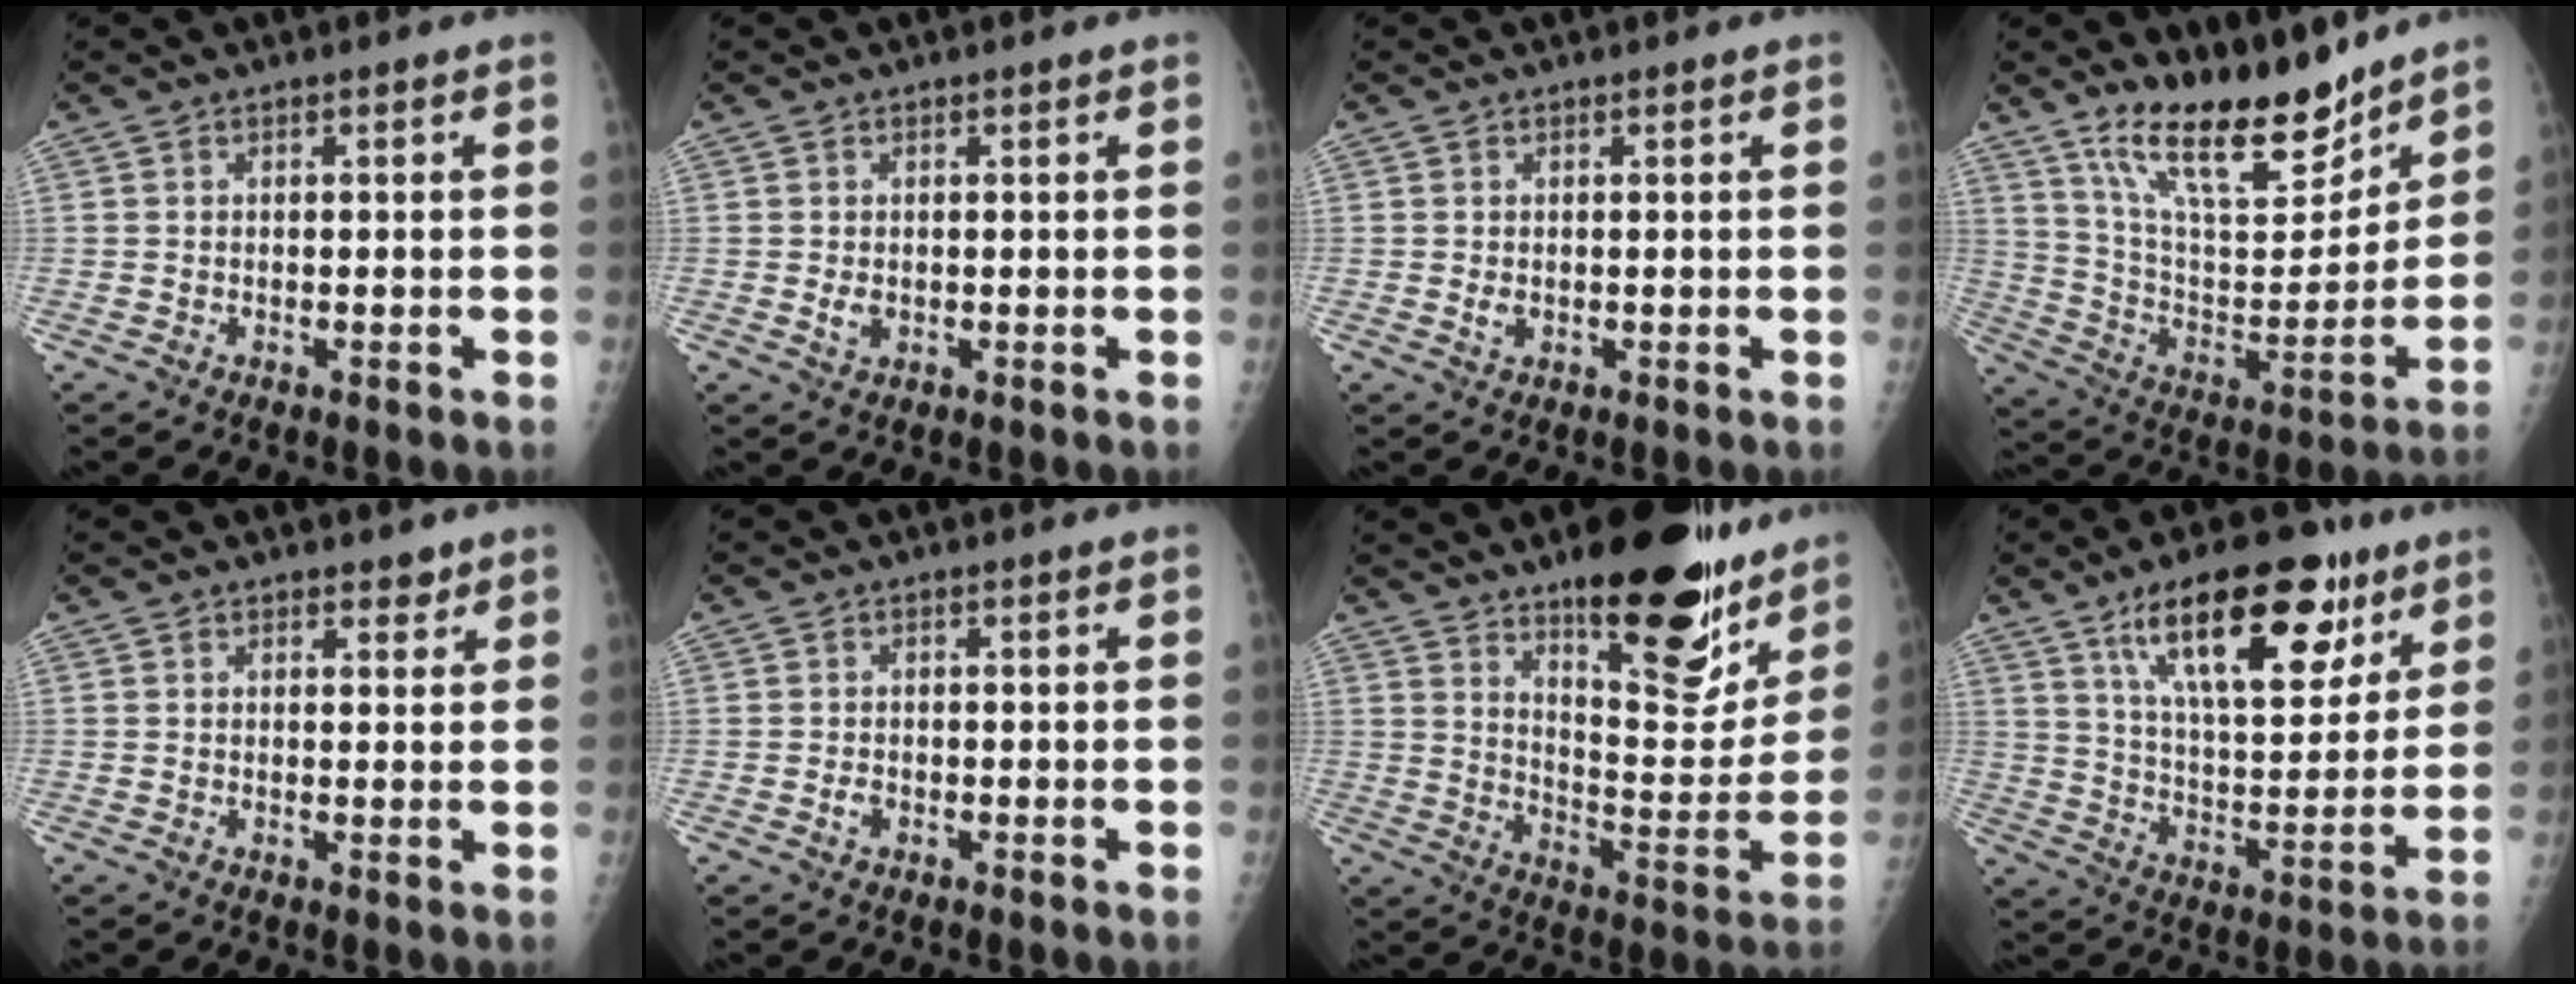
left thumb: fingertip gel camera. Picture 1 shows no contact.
{"total": 1.7, "force": [0.2, 1.2, 1.2], "torque": [-0.017, -0.003, 0.008]}
{"total": 1.4, "force": [0.3, 0.9, 1.0], "torque": [-0.014, -0.004, 0.010]}
{"total": 20.1, "force": [15.4, 6.8, 10.9], "torque": [-0.143, -0.094, 0.270]}
{"total": 2.0, "force": [1.6, 1.1, 0.7], "torque": [0.007, -0.009, 0.018]}
{"total": 1.1, "force": [-0.3, 0.8, 0.7], "torque": [-0.011, 0.000, -0.005]}
{"total": 24.0, "force": [16.2, 8.0, 15.7], "torque": [-0.167, -0.102, 0.241]}
{"total": 21.9, "force": [12.4, 8.9, 15.7], "torque": [-0.207, -0.044, 0.207]}